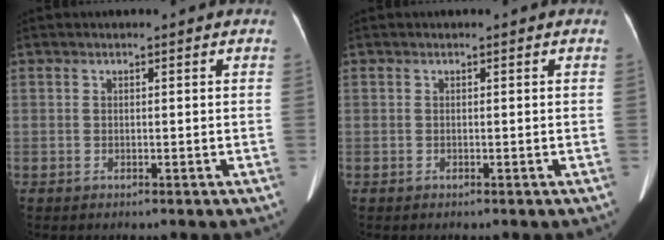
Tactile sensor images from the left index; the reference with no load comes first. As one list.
[{"total": 0.0}]